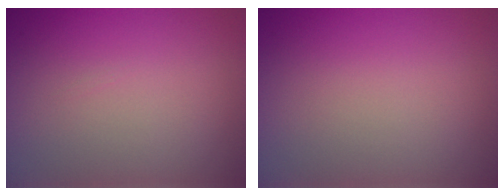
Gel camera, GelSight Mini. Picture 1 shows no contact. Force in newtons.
{"total": 0.0}